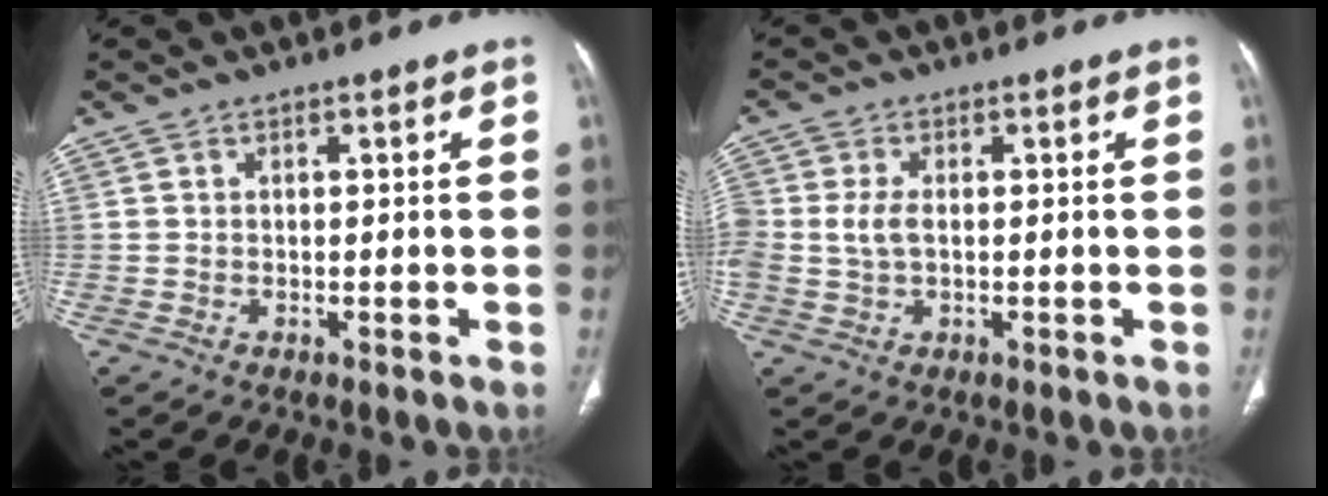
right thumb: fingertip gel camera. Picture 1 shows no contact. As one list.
[{"total": 3.8, "force": [0.0, 2.3, 3.1], "torque": [-0.075, 0.004, 0.001]}]